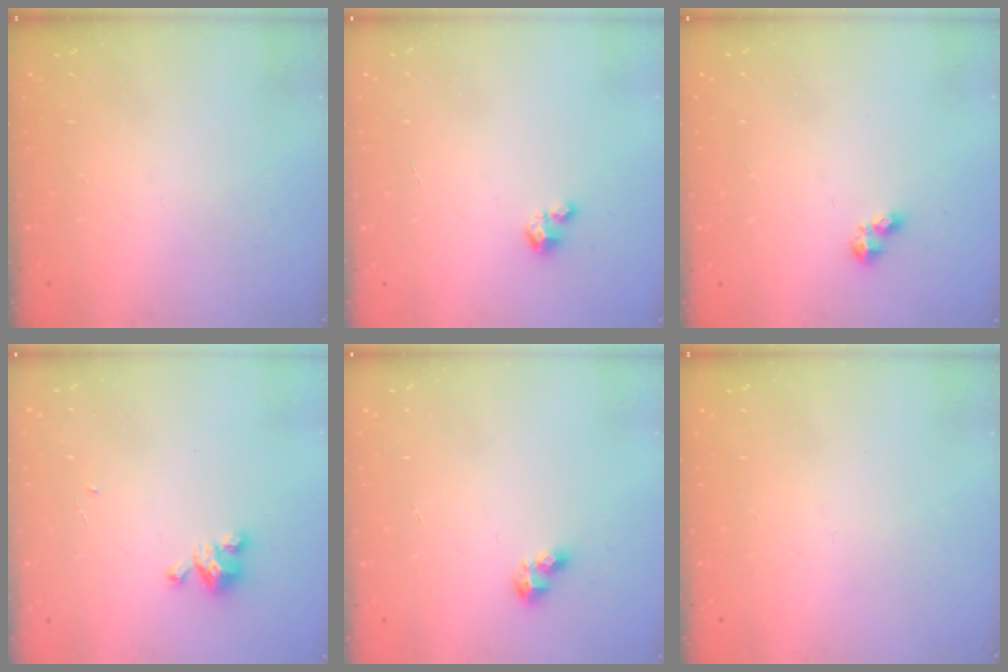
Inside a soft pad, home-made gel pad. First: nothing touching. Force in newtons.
{"total": 2.7, "press": 2.7, "slide": 0.2}
{"total": 2.8, "press": 2.8, "slide": 0.4}
{"total": 3.6, "press": 3.6, "slide": 0.3}
{"total": 3.5, "press": 3.5, "slide": 0.3}
{"total": 0.0}